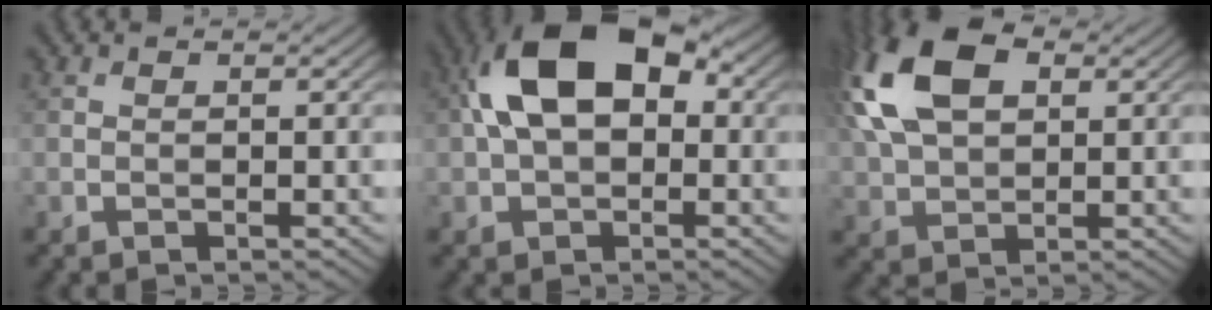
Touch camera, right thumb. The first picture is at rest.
{"total": 12.4, "force": [2.1, 7.5, 9.7], "torque": [-0.187, 0.020, 0.023]}
{"total": 13.3, "force": [4.5, 7.8, 9.8], "torque": [-0.239, 0.027, 0.080]}